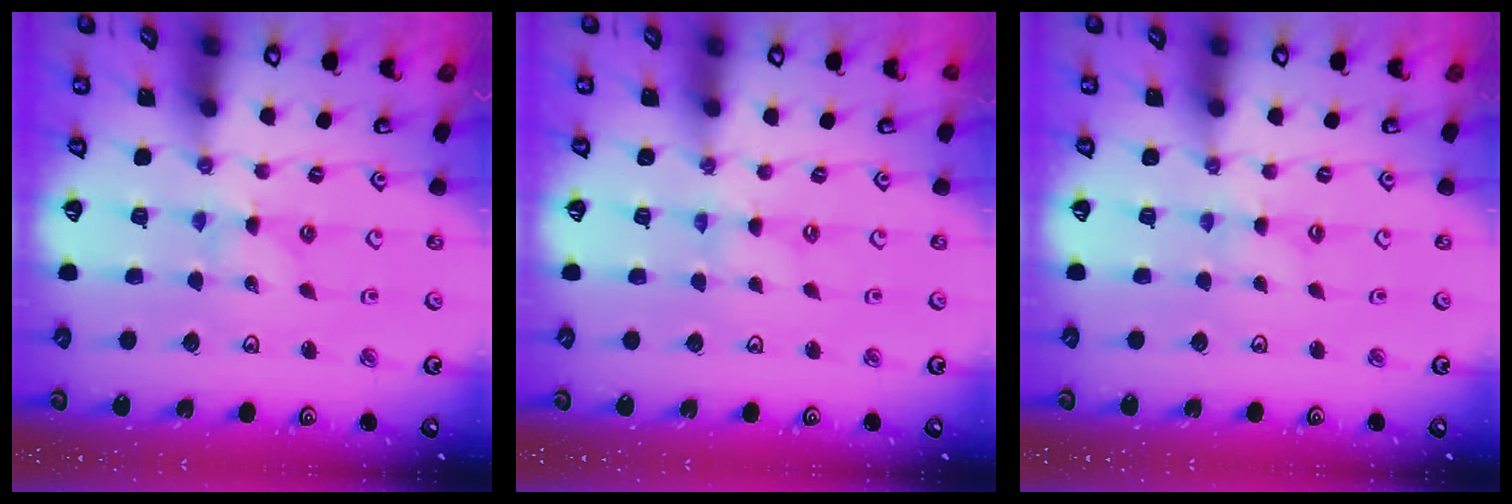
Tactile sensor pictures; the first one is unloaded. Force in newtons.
{"total": 0.0}
{"total": 1.8, "press": 1.8, "slide": 0.3}